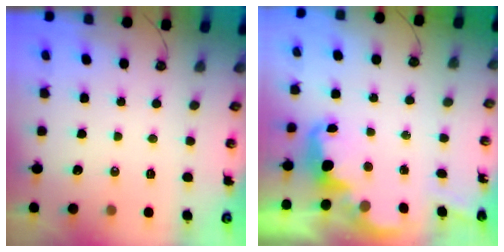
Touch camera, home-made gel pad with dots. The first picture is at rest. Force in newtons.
{"total": 2.6, "press": 2.6, "slide": 0.5}